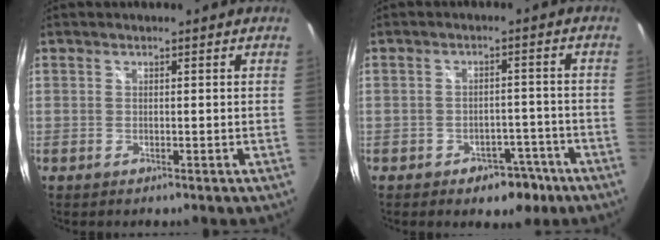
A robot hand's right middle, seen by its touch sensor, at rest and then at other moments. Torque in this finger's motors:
{"motor_torque": [0.89, -0.77, 0.41, 0.11]}